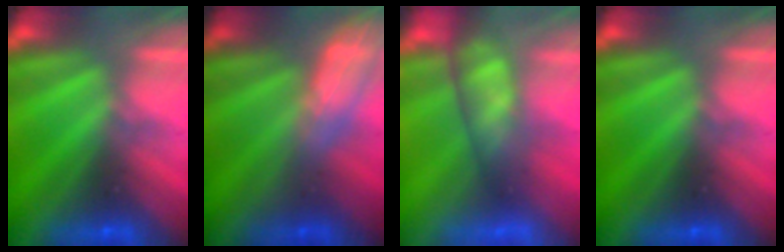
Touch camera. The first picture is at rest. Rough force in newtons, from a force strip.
{"total": 2.4}
{"total": 4.0}
{"total": 0.0}